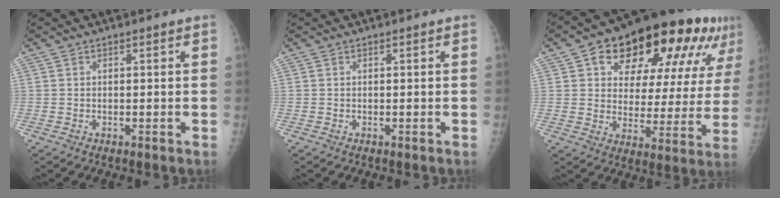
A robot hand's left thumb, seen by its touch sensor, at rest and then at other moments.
{"total": 0.0}
{"total": 26.0, "force": [13.3, 12.3, 18.6], "torque": [-0.229, 0.006, 0.193]}